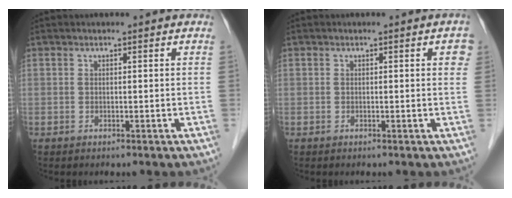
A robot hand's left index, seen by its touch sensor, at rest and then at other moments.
{"total": 1.9, "force": [0.5, 1.0, 1.5], "torque": [-0.006, 0.006, 0.002]}